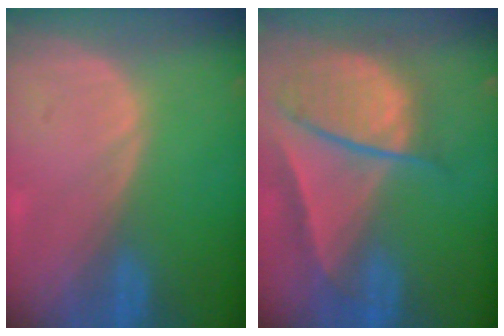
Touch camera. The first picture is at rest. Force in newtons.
{"total": 9.6, "press": 8.1, "slide": 5.1}